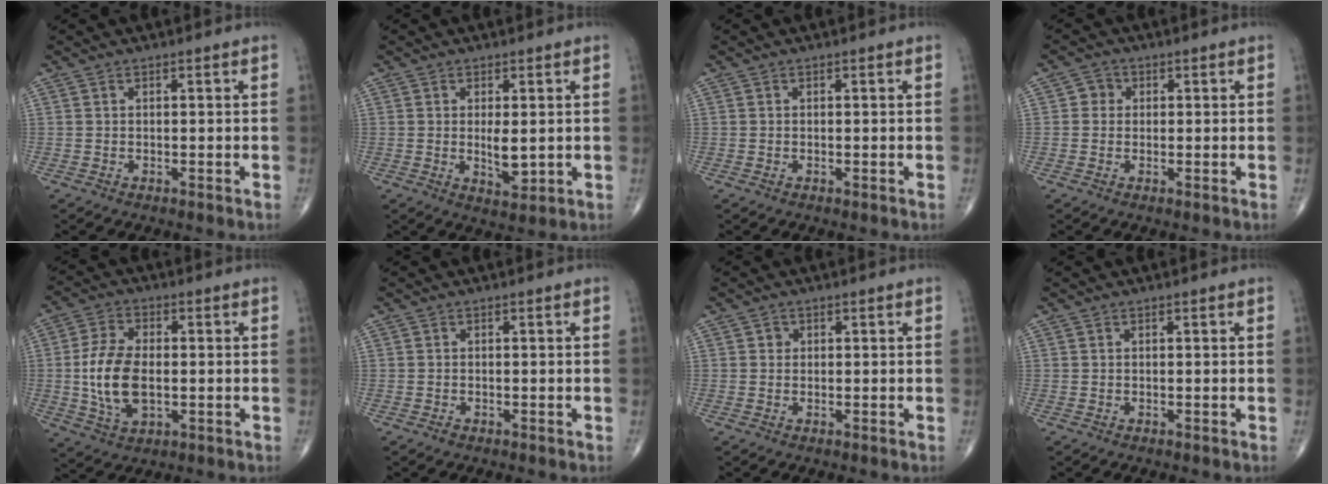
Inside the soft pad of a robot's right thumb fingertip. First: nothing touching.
{"total": 4.6, "force": [0.1, 1.9, 4.1], "torque": [-0.060, -0.013, 0.009]}
{"total": 0.0}
{"total": 2.2, "force": [0.2, 2.1, 0.7], "torque": [0.002, 0.004, -0.002]}
{"total": 11.6, "force": [-0.8, 6.5, 9.6], "torque": [-0.189, 0.002, -0.012]}
{"total": 0.6, "force": [-0.4, 0.4, 0.3], "torque": [-0.007, -0.001, -0.009]}
{"total": 1.0, "force": [0.2, 1.0, 0.2], "torque": [0.002, 0.002, 0.001]}
{"total": 0.0}